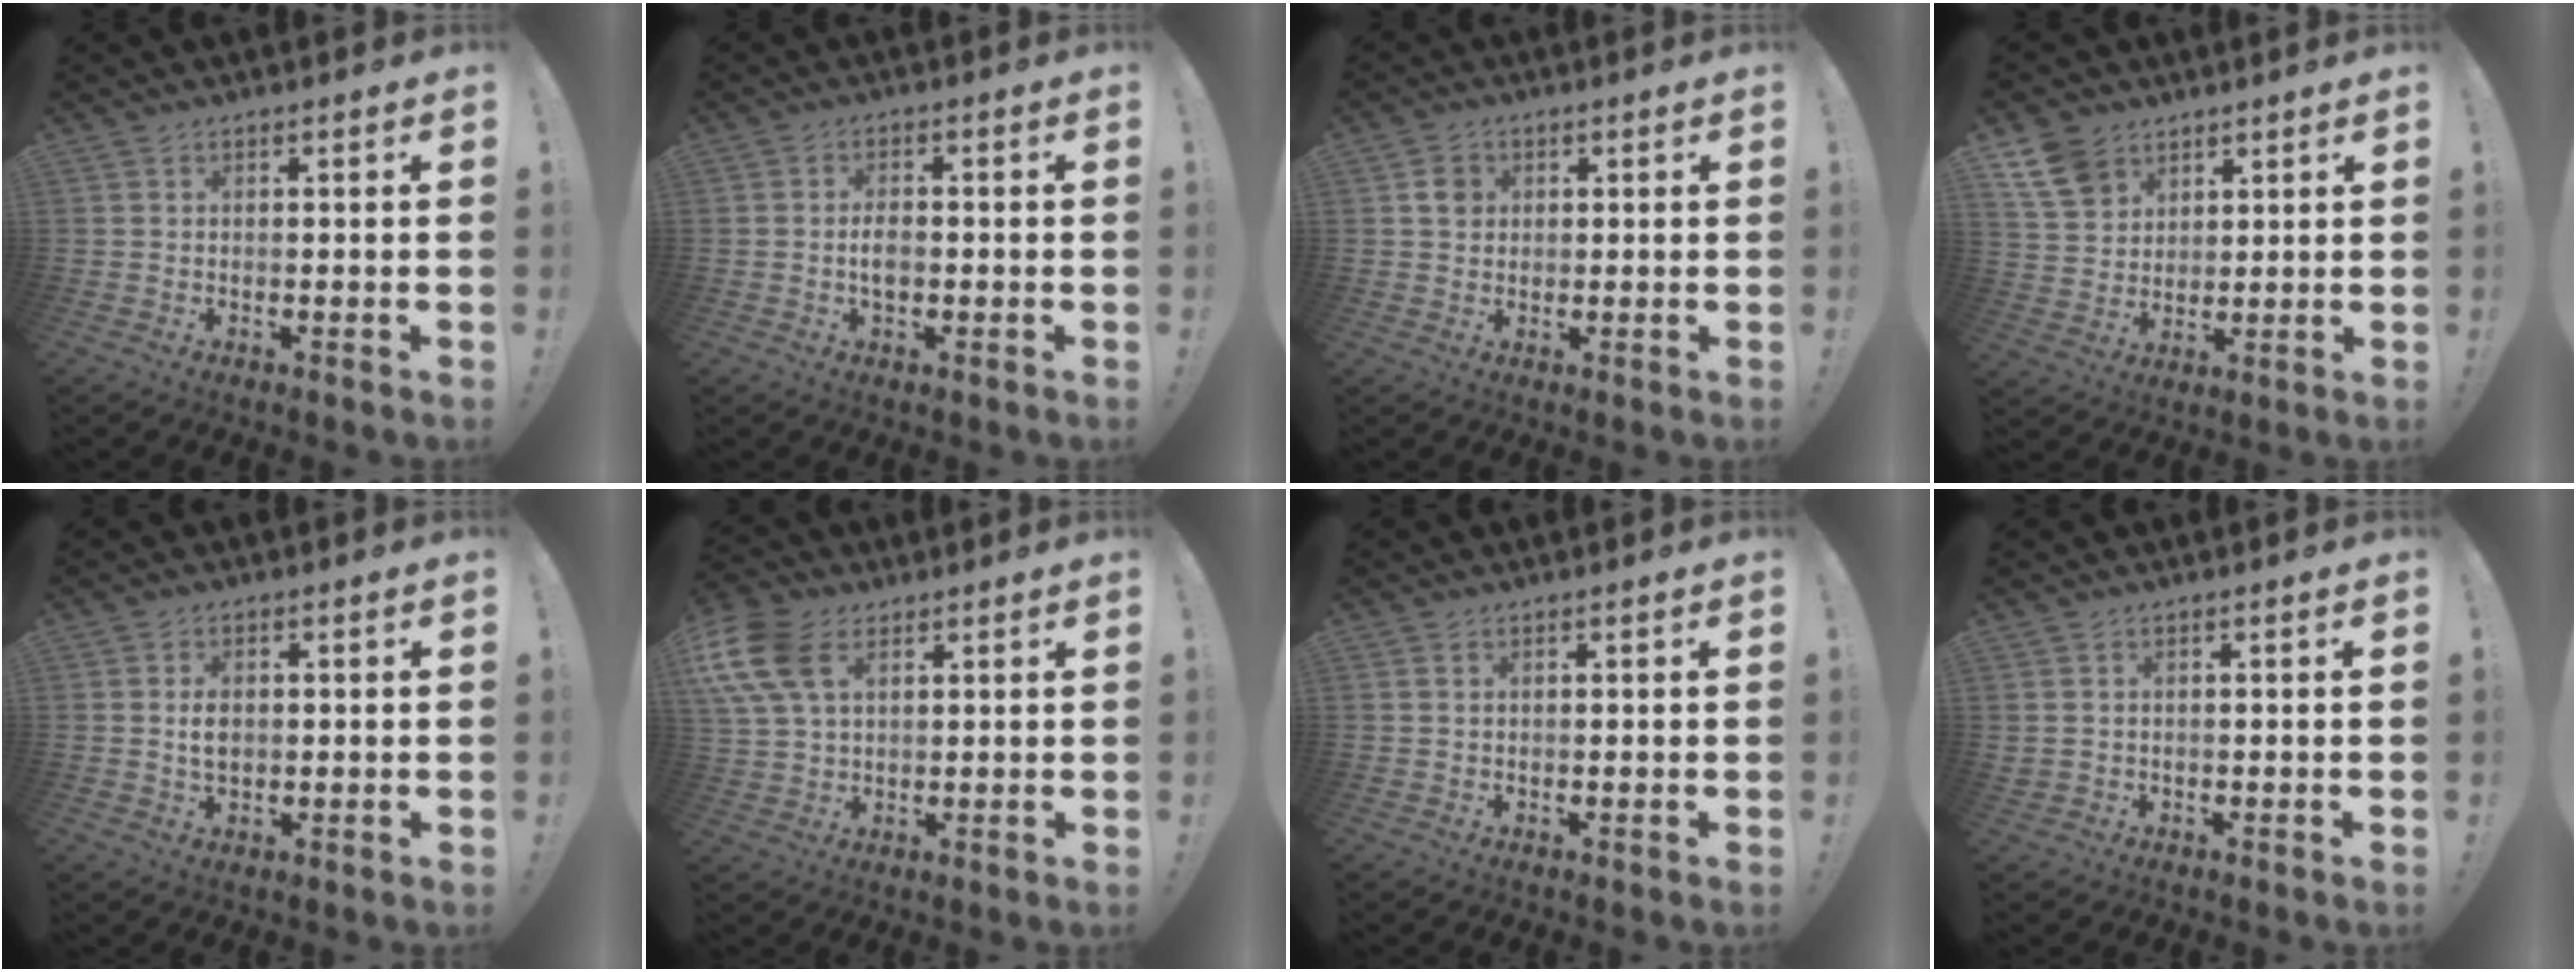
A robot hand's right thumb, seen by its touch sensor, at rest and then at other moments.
{"total": 3.5, "force": [-0.8, 2.0, 2.8], "torque": [-0.048, 0.003, -0.016]}
{"total": 3.7, "force": [0.9, 3.4, 1.1], "torque": [-0.001, -0.003, 0.013]}
{"total": 10.4, "force": [6.4, 7.3, 3.8], "torque": [-0.072, -0.029, 0.131]}
{"total": 4.0, "force": [0.4, 2.6, 2.9], "torque": [-0.041, -0.004, 0.001]}
{"total": 14.9, "force": [5.5, 9.7, 9.8], "torque": [-0.206, -0.013, 0.105]}
{"total": 0.7, "force": [0.4, 0.4, 0.4], "torque": [-0.011, 0.003, 0.010]}
{"total": 1.0, "force": [0.4, 0.9, 0.2], "torque": [-0.006, 0.004, 0.007]}